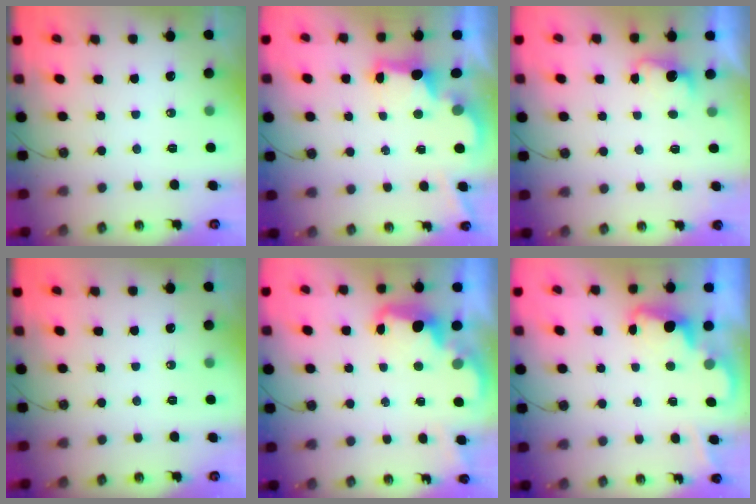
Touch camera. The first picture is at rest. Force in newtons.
{"total": 2.9, "press": 2.7, "slide": 0.9}
{"total": 2.8, "press": 2.7, "slide": 0.9}
{"total": 0.0}
{"total": 2.8, "press": 2.7, "slide": 0.7}
{"total": 2.3, "press": 2.2, "slide": 0.5}